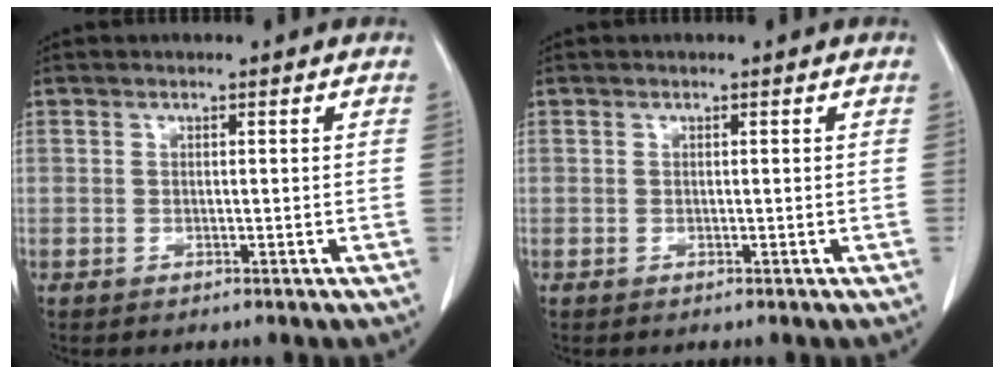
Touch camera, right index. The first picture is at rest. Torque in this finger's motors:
{"motor_torque": [0.00, 0.00, 0.03, 0.00]}